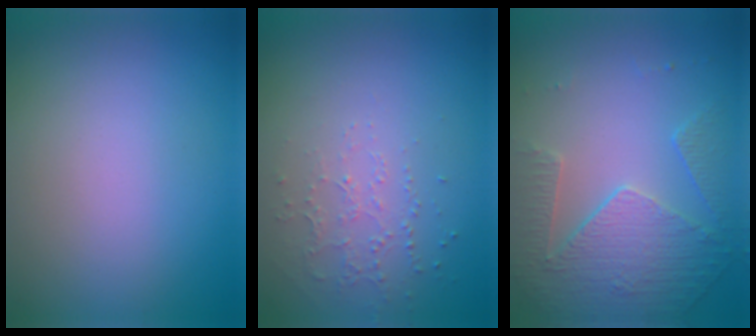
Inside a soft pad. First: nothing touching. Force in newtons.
{"total": 1.0, "press": 0.7, "slide": 0.8}
{"total": 3.8, "press": 3.5, "slide": 1.6}